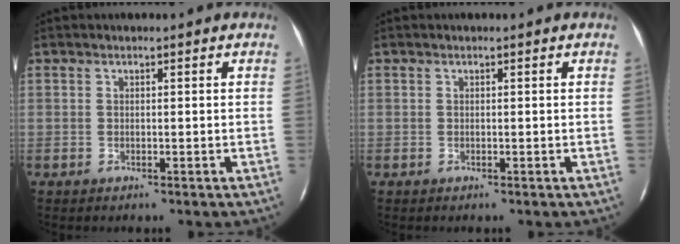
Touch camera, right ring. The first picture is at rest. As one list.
[{"total": 0.0}]